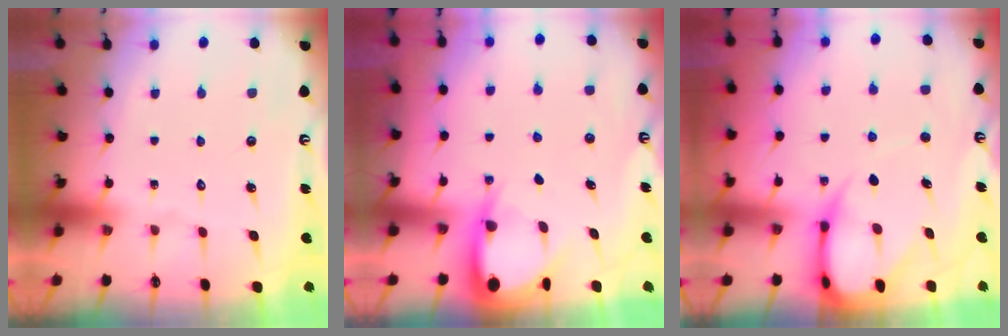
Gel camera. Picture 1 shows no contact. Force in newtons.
{"total": 4.5, "press": 4.5, "slide": 0.5}
{"total": 8.3, "press": 8.3, "slide": 1.0}